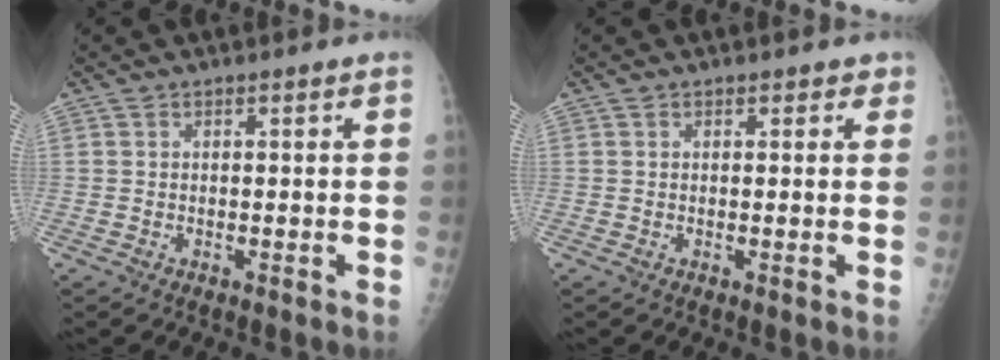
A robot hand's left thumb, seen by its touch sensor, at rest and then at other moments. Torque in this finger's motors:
{"motor_torque": [0.19, 0.37, -0.16, -0.07, 0.02]}